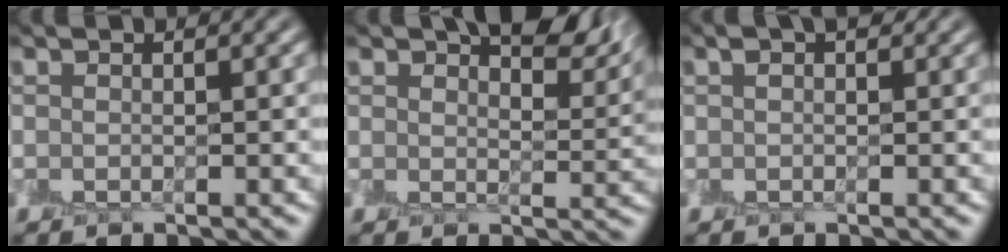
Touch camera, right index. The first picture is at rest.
{"total": 8.5, "force": [5.6, 3.4, 5.5], "torque": [-0.054, 0.024, 0.069]}
{"total": 1.5, "force": [0.9, 0.5, 1.1], "torque": [-0.008, 0.009, 0.013]}